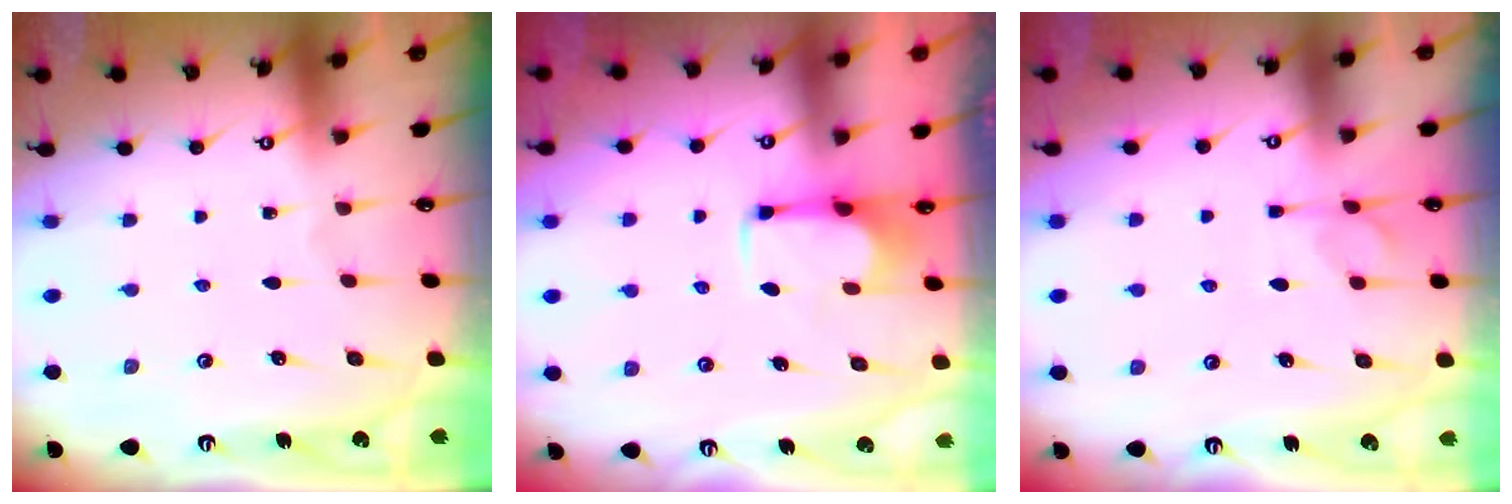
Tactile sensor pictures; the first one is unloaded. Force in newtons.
{"total": 2.8, "press": 2.6, "slide": 1.0}
{"total": 3.0, "press": 2.7, "slide": 1.3}